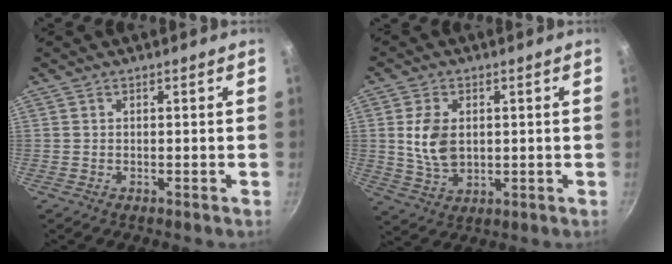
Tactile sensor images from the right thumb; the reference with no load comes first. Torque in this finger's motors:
{"motor_torque": [-0.57, 0.89, 0.60, -0.50, 0.06]}